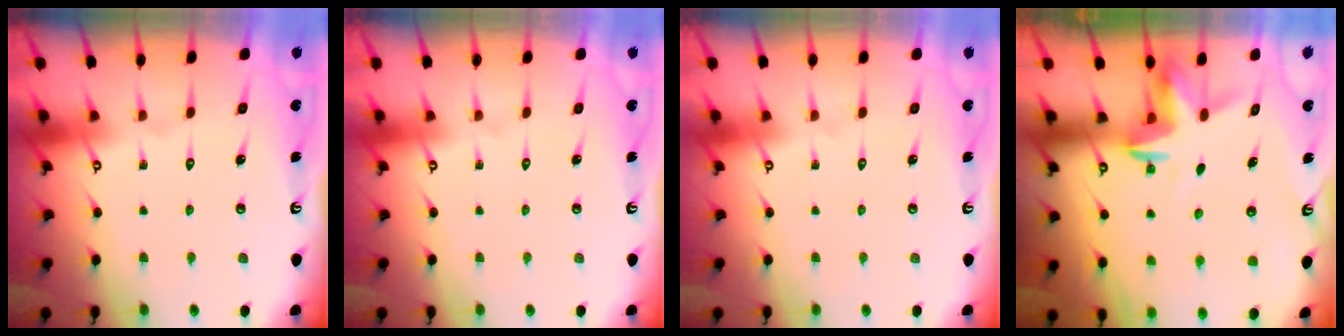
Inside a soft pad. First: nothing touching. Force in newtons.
{"total": 0.0}
{"total": 0.0}
{"total": 3.6, "press": 3.6, "slide": 0.2}